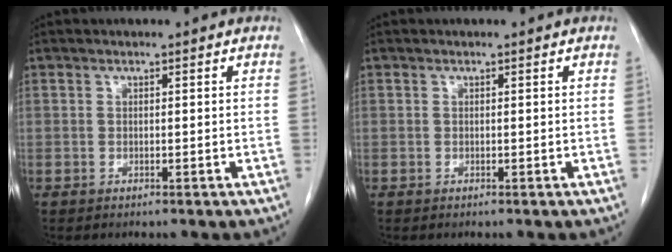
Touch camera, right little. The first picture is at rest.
{"total": 0.0}